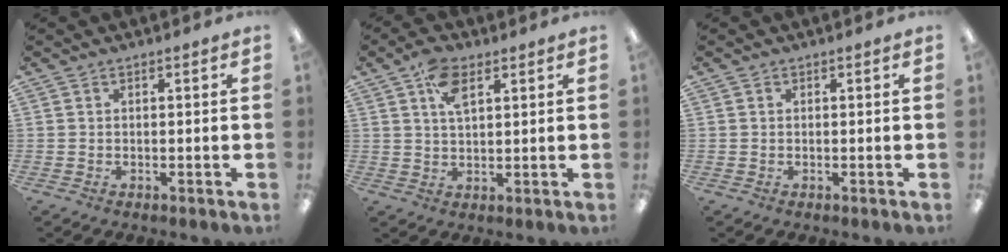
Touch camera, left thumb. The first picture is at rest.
{"total": 6.7, "force": [3.4, 3.4, 4.7], "torque": [-0.087, 0.001, 0.058]}
{"total": 0.0}